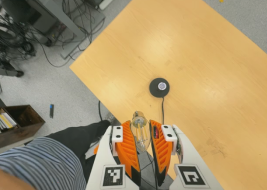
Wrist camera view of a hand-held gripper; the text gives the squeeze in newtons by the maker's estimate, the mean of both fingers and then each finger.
{"total": 21.1, "left": 26.5, "right": 15.6}